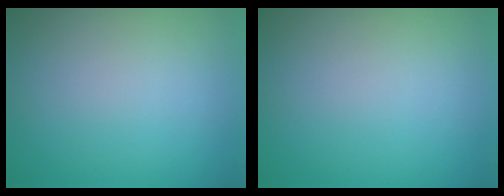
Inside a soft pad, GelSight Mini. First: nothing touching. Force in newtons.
{"total": 0.0}